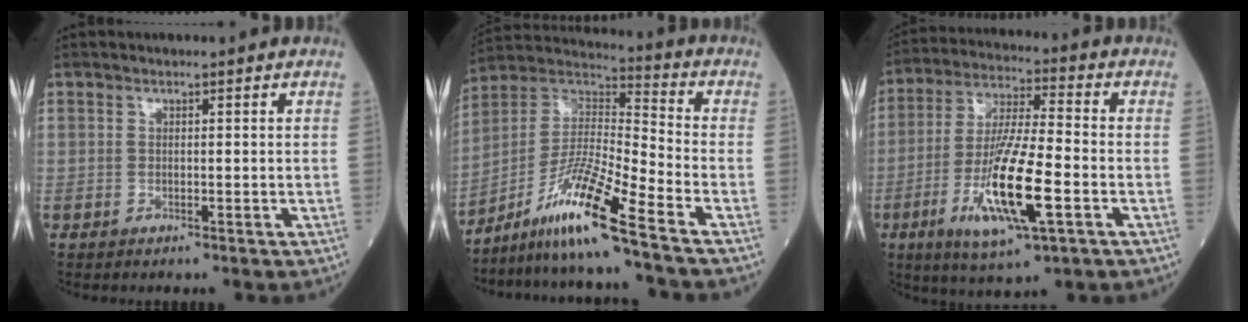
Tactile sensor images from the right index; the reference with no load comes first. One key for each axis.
{"total": 13.5, "fx": -9.2, "fy": -1.5, "fz": 9.8, "tx": -0.197, "ty": -0.003, "tz": -0.173}
{"total": 14.9, "fx": -4.6, "fy": 2.0, "fz": 14.0, "tx": -0.276, "ty": -0.018, "tz": -0.079}